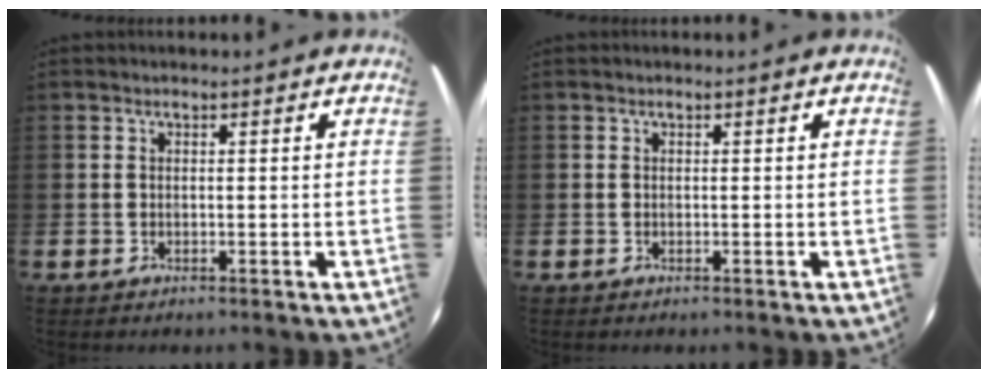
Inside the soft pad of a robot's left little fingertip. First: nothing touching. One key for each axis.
{"total": 0.0}